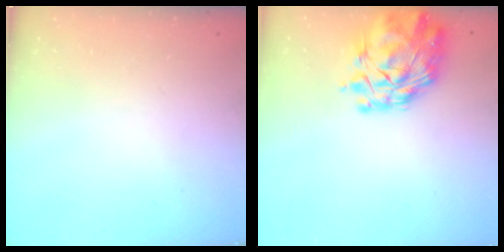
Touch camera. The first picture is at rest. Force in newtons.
{"total": 8.3, "press": 7.6, "slide": 3.3}